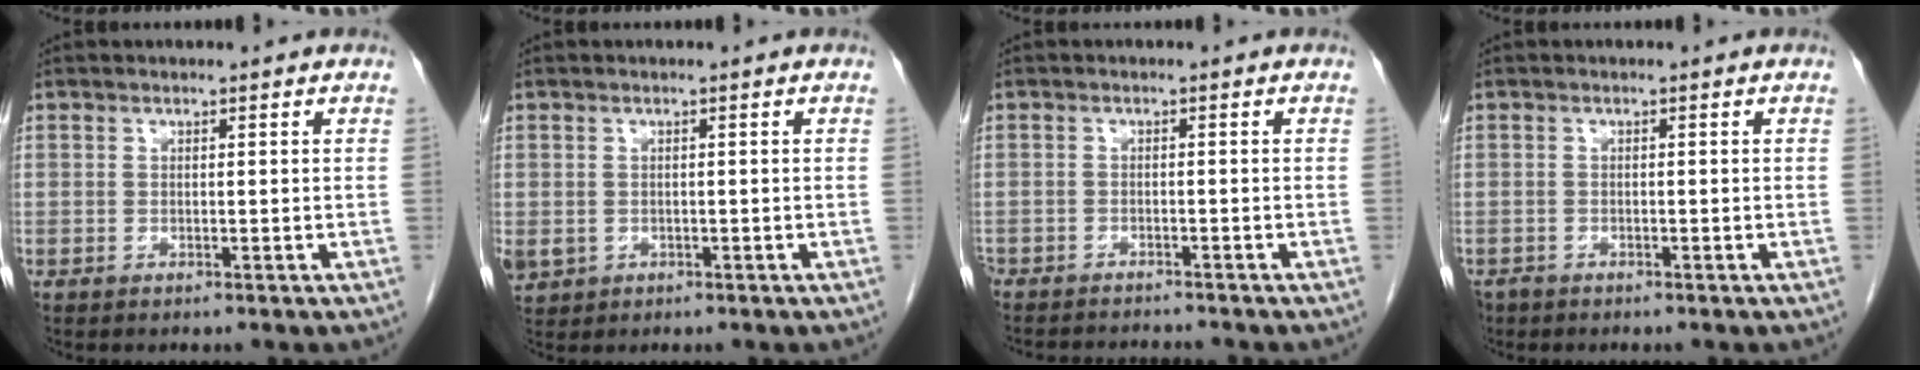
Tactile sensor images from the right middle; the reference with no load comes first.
{"total": 3.1, "force": [-0.9, 2.7, 1.2], "torque": [-0.025, -0.002, -0.005]}
{"total": 6.8, "force": [-6.5, 0.8, 1.6], "torque": [-0.017, -0.009, -0.096]}
{"total": 1.6, "force": [-1.3, 0.9, 0.1], "torque": [-0.008, -0.001, -0.024]}